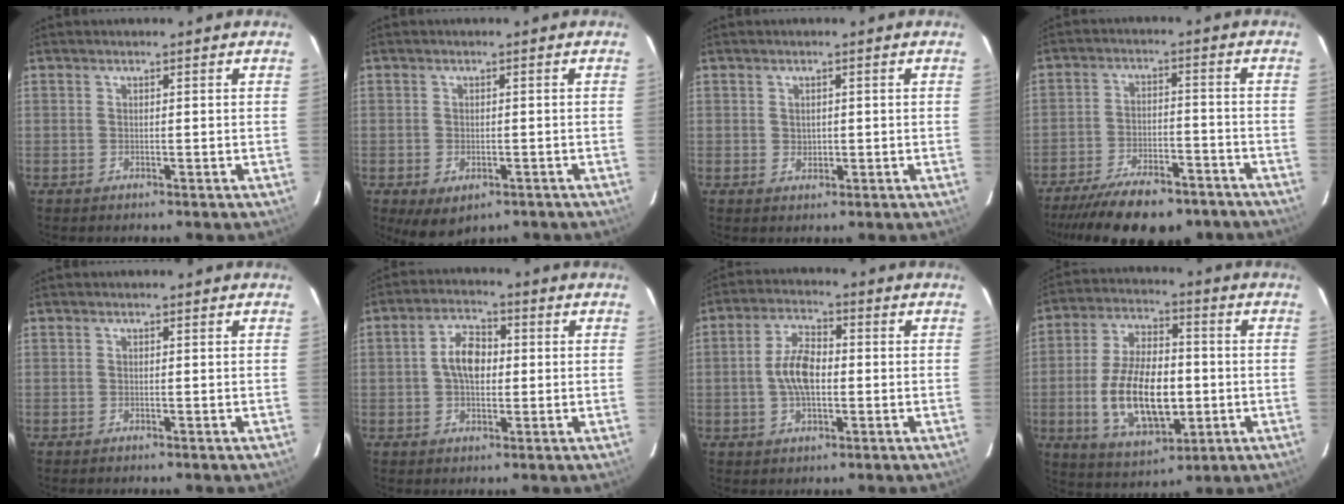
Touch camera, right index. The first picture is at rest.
{"total": 5.3, "force": [-2.6, 3.5, 3.1], "torque": [-0.060, -0.020, -0.031]}
{"total": 1.5, "force": [0.2, 1.3, 0.6], "torque": [-0.006, 0.003, 0.006]}
{"total": 18.2, "force": [-14.5, 6.4, 8.9], "torque": [-0.183, -0.020, -0.211]}
{"total": 0.0}
{"total": 6.4, "force": [0.2, 3.9, 5.1], "torque": [-0.093, 0.017, 0.005]}
{"total": 7.5, "force": [-0.7, 3.8, 6.5], "torque": [-0.125, 0.011, -0.010]}
{"total": 16.7, "force": [-2.8, 8.2, 14.3], "torque": [-0.282, 0.001, -0.036]}